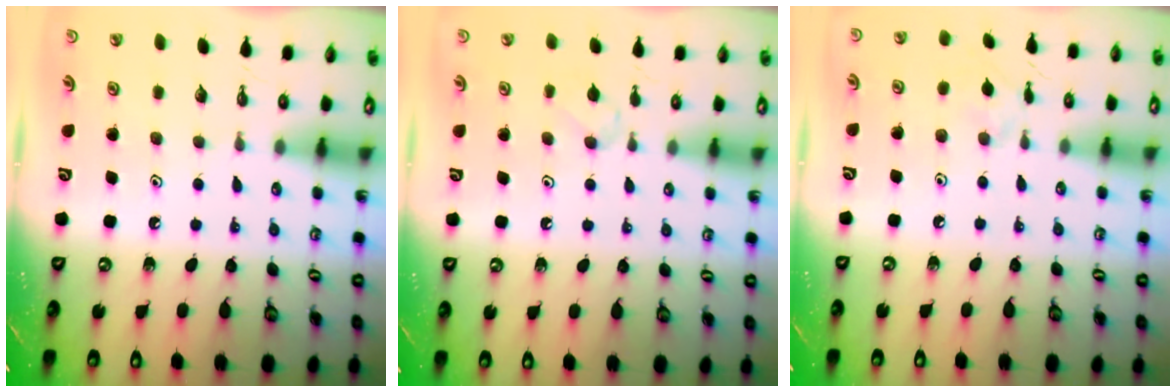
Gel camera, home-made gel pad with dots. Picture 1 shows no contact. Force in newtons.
{"total": 3.0, "press": 3.0, "slide": 0.5}
{"total": 2.2, "press": 2.1, "slide": 0.5}